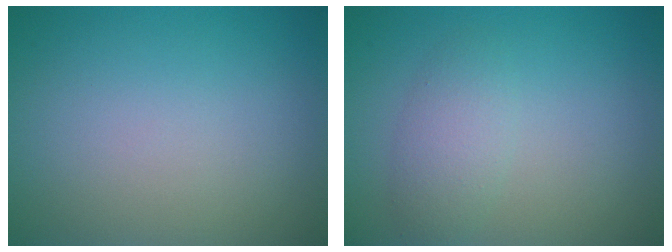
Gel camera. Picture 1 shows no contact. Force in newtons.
{"total": 2.4, "press": 2.4, "slide": 0.1}